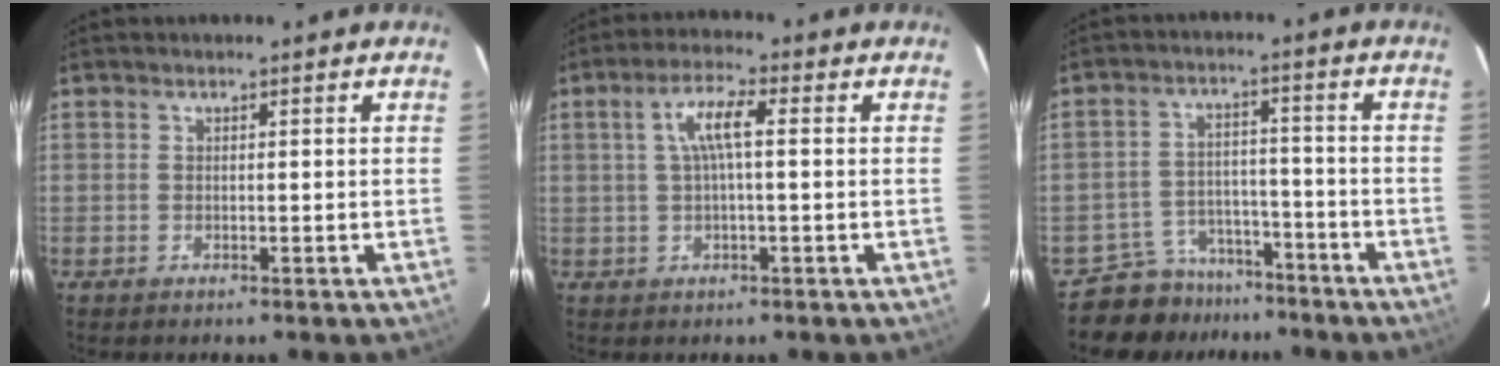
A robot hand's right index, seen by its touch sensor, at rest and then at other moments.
{"total": 5.7, "force": [0.8, 1.0, 5.5], "torque": [-0.103, 0.009, 0.016]}
{"total": 9.1, "force": [-7.7, 4.8, 0.3], "torque": [-0.022, 0.029, -0.114]}